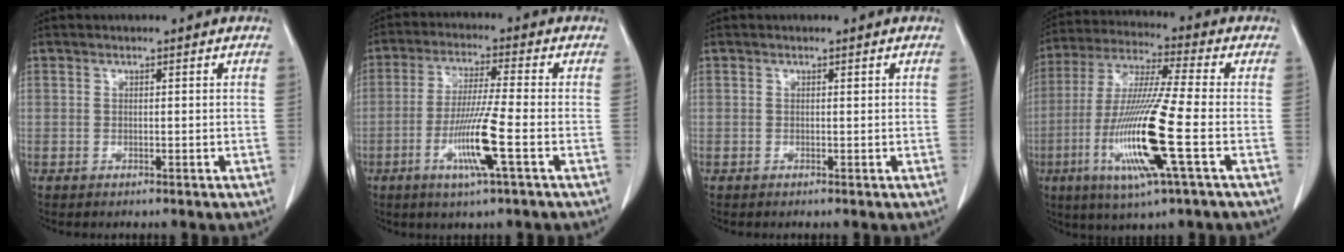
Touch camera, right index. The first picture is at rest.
{"total": 9.4, "force": [-3.2, -0.7, 8.8], "torque": [-0.171, -0.015, -0.064]}
{"total": 0.0}
{"total": 16.2, "force": [-4.7, -0.2, 15.5], "torque": [-0.321, -0.020, -0.094]}